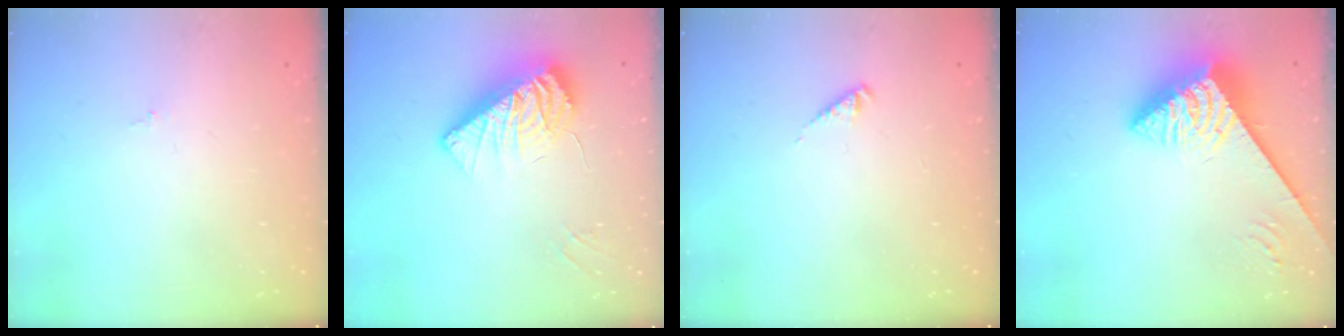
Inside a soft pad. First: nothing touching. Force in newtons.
{"total": 12.8, "press": 12.4, "slide": 3.5}
{"total": 2.3, "press": 2.3, "slide": 0.4}
{"total": 5.3, "press": 5.3, "slide": 0.7}